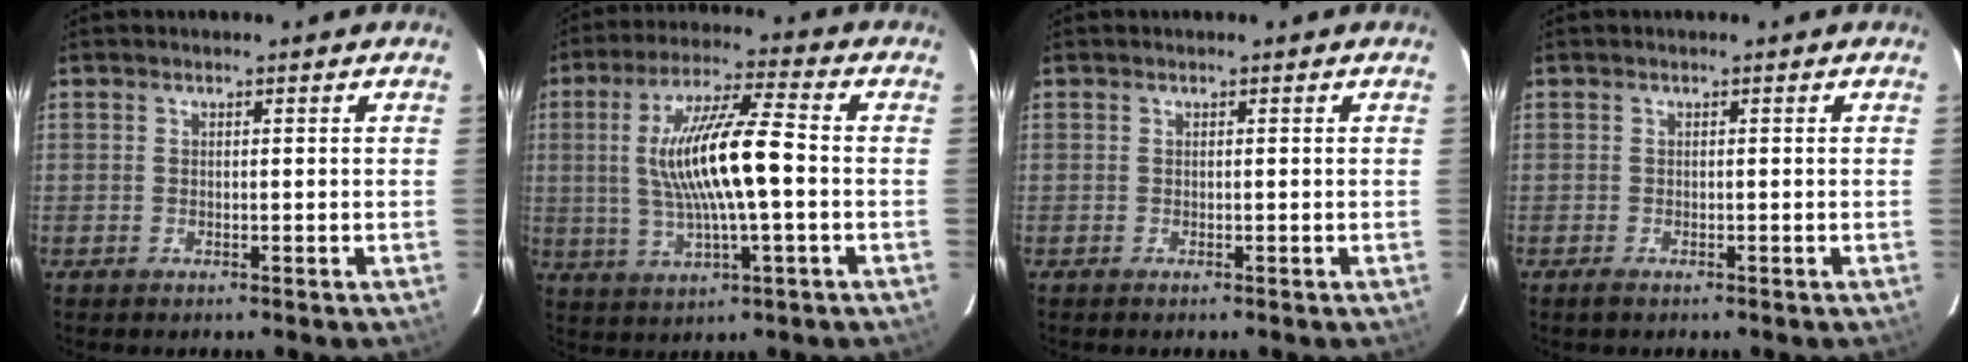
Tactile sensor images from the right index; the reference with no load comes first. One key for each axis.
{"total": 14.3, "fx": -0.2, "fy": 2.3, "fz": 14.2, "tx": -0.267, "ty": 0.004, "tz": 0.000}
{"total": 0.0}
{"total": 1.0, "fx": -0.7, "fy": 0.2, "fz": 0.6, "tx": -0.011, "ty": -0.002, "tz": -0.013}